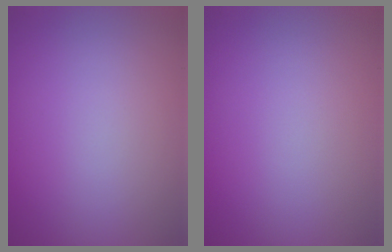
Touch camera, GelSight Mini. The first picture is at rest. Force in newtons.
{"total": 0.0}